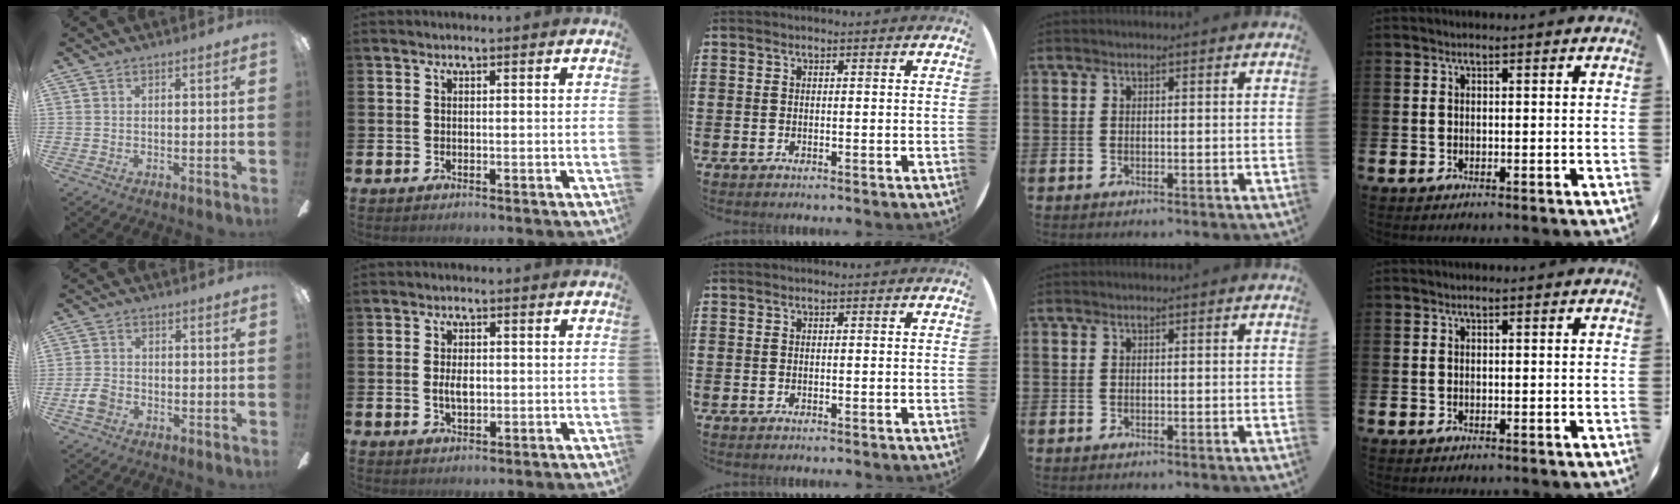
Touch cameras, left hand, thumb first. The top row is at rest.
{"thumb": {"total": 4.2, "force": [-1.9, 3.0, 2.3], "torque": [-0.047, 0.010, -0.037]}, "index": {"total": 2.8, "force": [0.0, 1.6, 2.3], "torque": [-0.030, -0.001, -0.006]}}